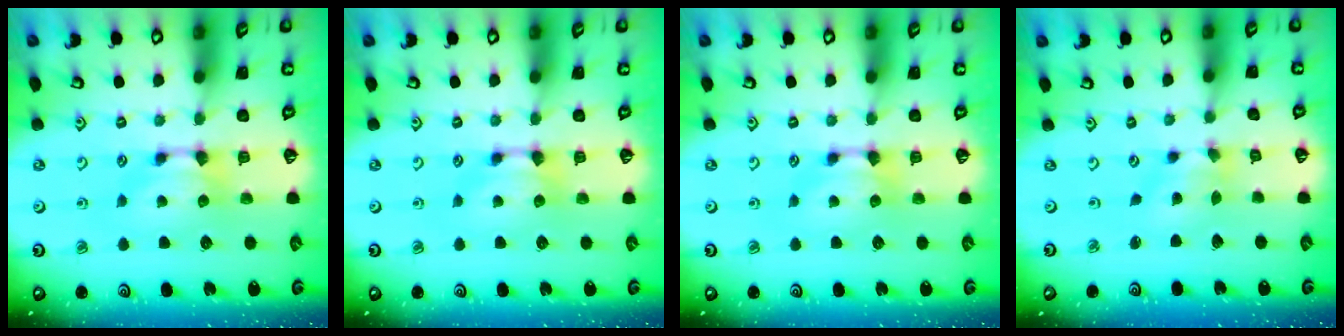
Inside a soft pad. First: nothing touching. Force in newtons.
{"total": 0.0}
{"total": 0.0}
{"total": 2.5, "press": 2.1, "slide": 1.5}